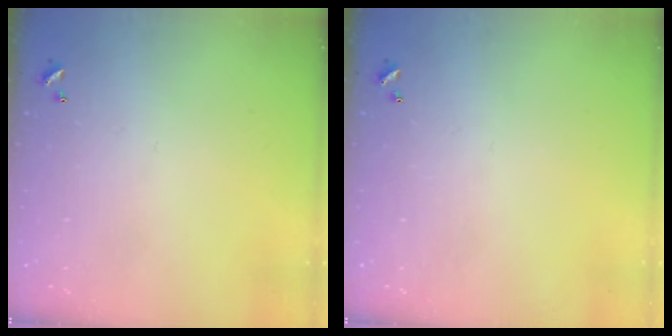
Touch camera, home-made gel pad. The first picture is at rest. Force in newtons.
{"total": 0.0}